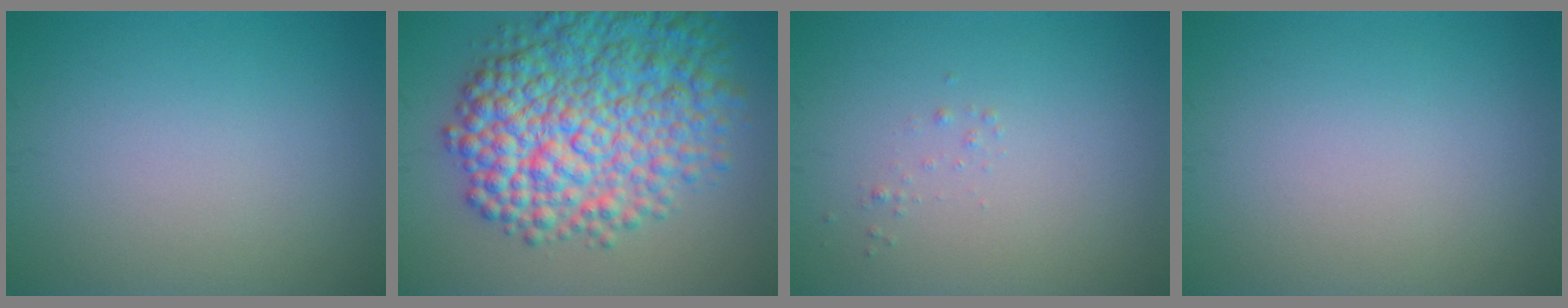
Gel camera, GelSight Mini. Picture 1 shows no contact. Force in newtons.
{"total": 11.2, "press": 11.2, "slide": 0.2}
{"total": 0.5, "press": 0.5, "slide": 0.0}
{"total": 0.0}